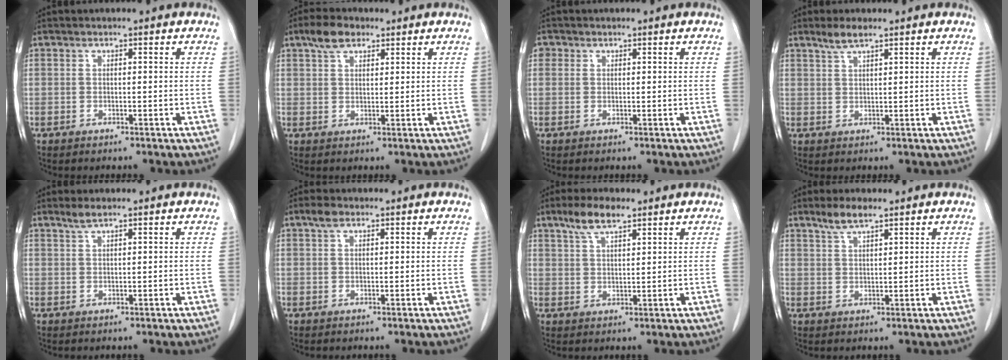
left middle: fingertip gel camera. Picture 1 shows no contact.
{"total": 4.1, "force": [2.8, 2.0, 2.3], "torque": [-0.049, 0.010, 0.053]}
{"total": 1.0, "force": [0.4, 0.9, 0.1], "torque": [0.007, 0.001, 0.004]}
{"total": 2.6, "force": [2.1, 0.2, 1.6], "torque": [-0.038, 0.001, 0.043]}
{"total": 1.5, "force": [1.2, 0.0, 0.9], "torque": [-0.021, 0.002, 0.027]}
{"total": 1.6, "force": [1.0, 0.7, 0.9], "torque": [-0.023, 0.010, 0.019]}
{"total": 5.3, "force": [3.8, 1.2, 3.5], "torque": [-0.078, 0.009, 0.073]}
{"total": 3.6, "force": [2.8, 0.5, 2.2], "torque": [-0.050, 0.002, 0.056]}